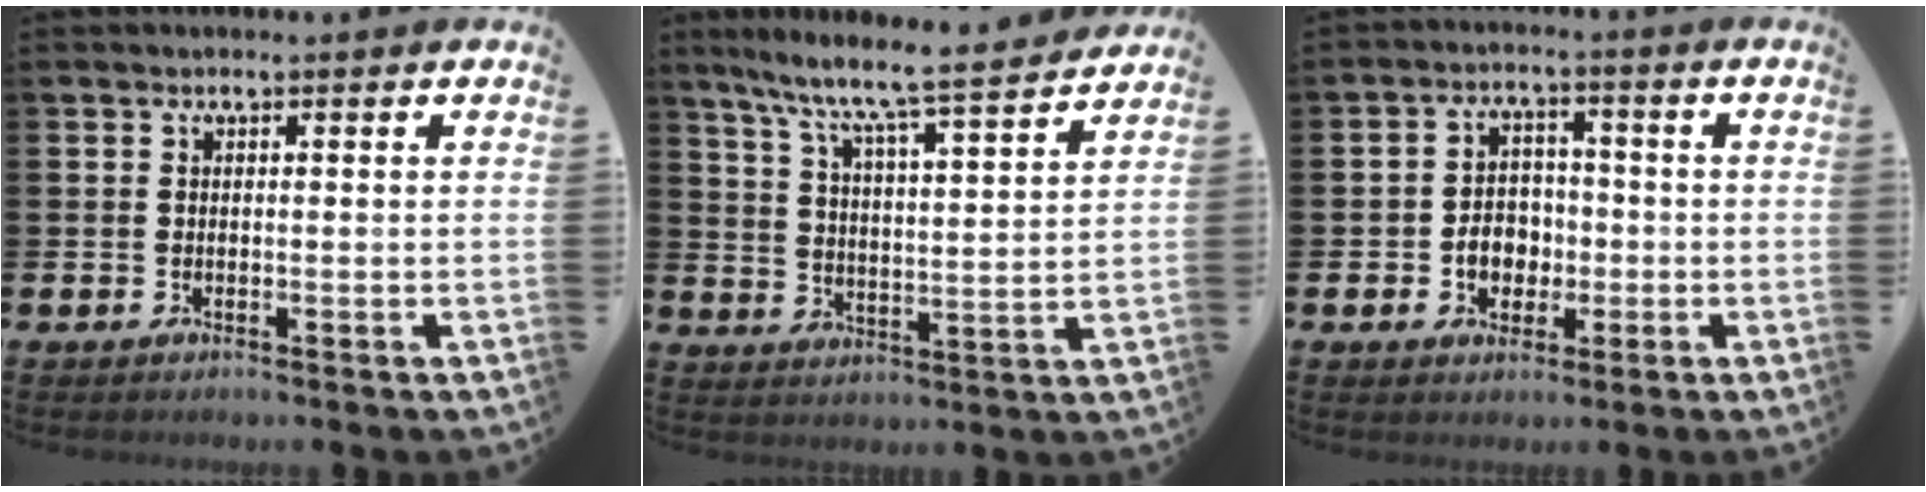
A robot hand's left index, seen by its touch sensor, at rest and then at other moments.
{"total": 7.9, "force": [7.3, 0.0, 3.0], "torque": [-0.082, -0.064, 0.118]}
{"total": 4.5, "force": [-1.1, 3.8, 2.1], "torque": [-0.030, 0.002, -0.029]}